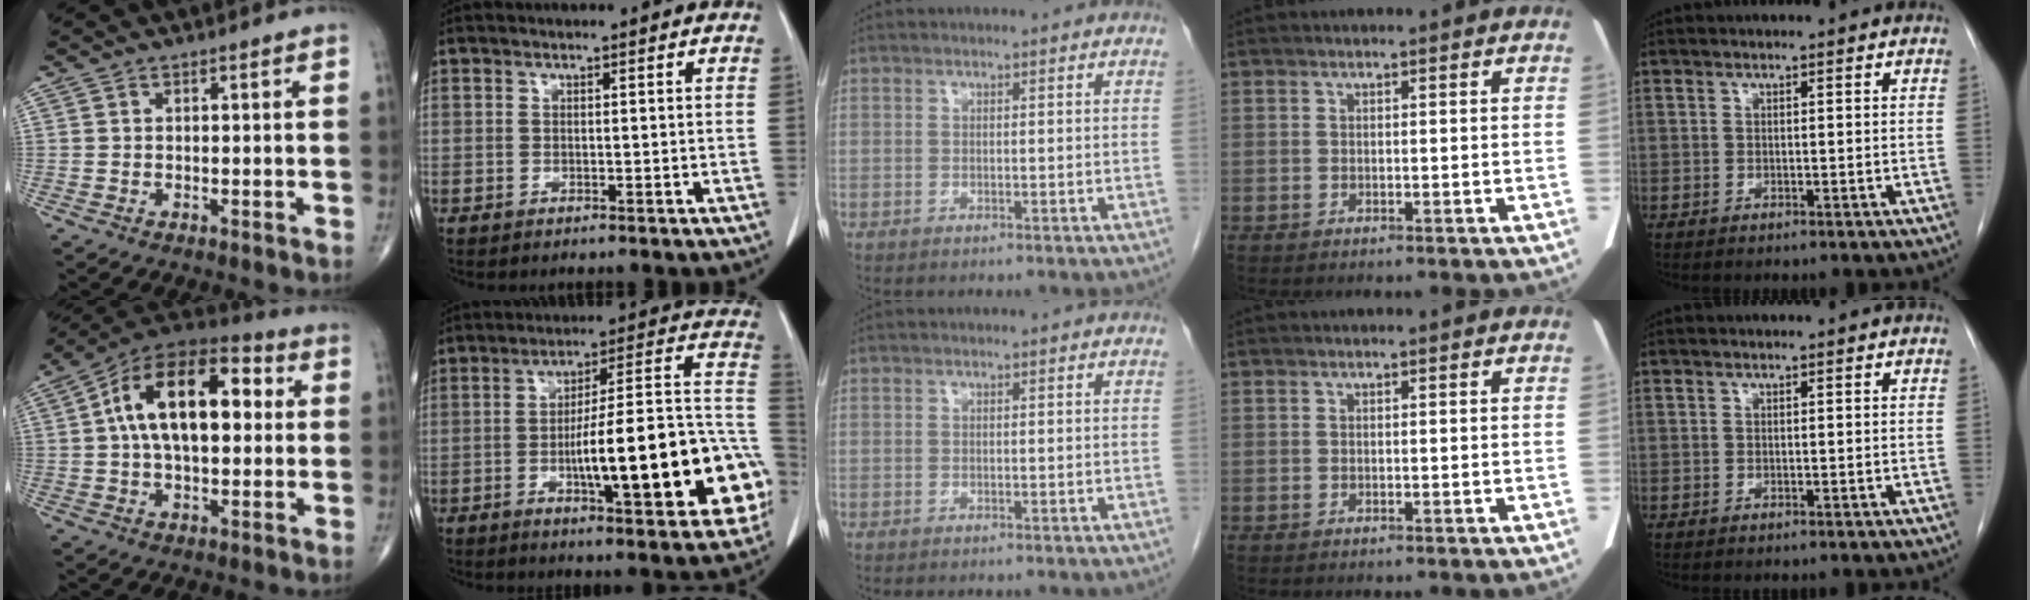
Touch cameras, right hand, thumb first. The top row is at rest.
{"thumb": {"total": 19.4, "force": [3.0, 10.5, 16.0], "torque": [-0.246, 0.032, 0.036]}, "index": {"total": 22.5, "force": [-6.2, 4.2, 21.2], "torque": [-0.229, 0.031, -0.076]}}